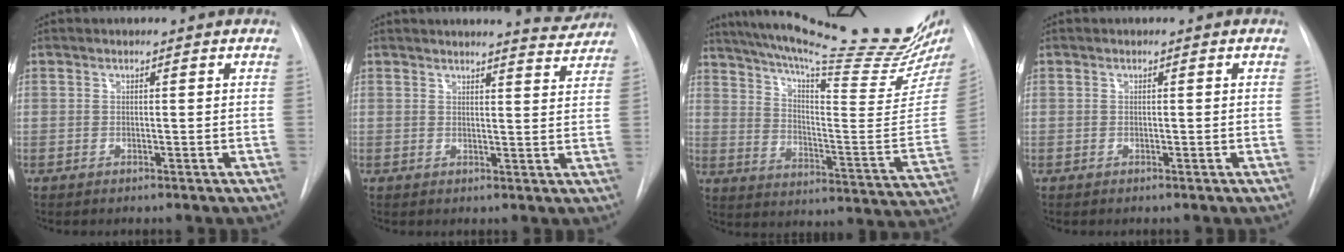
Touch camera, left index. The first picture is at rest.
{"total": 5.8, "force": [5.7, 0.3, 1.0], "torque": [-0.011, -0.022, 0.054]}
{"total": 29.3, "force": [24.4, 1.8, 16.2], "torque": [-0.257, -0.092, 0.324]}
{"total": 0.0}